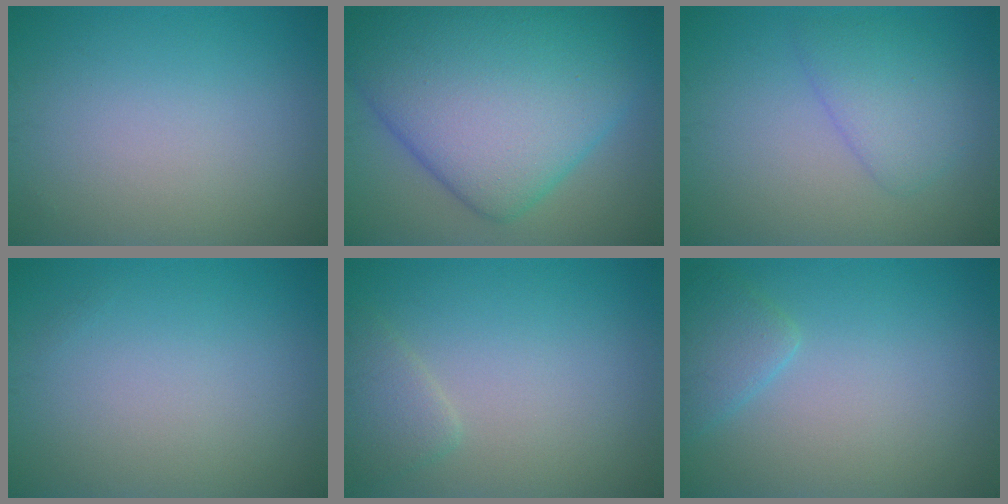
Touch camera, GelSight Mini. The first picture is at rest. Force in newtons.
{"total": 15.0, "press": 15.0, "slide": 0.1}
{"total": 3.0, "press": 3.0, "slide": 0.2}
{"total": 0.0}
{"total": 1.9, "press": 1.9, "slide": 0.2}
{"total": 2.1, "press": 2.1, "slide": 0.1}